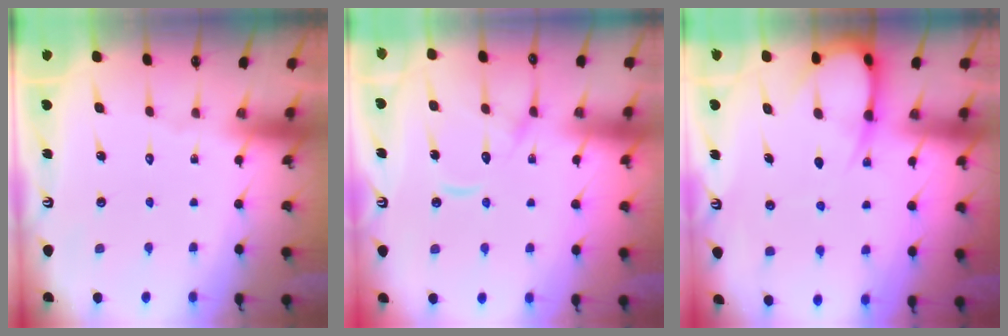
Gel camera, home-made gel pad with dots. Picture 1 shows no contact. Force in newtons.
{"total": 12.4, "press": 12.3, "slide": 1.2}
{"total": 7.7, "press": 7.7, "slide": 0.9}